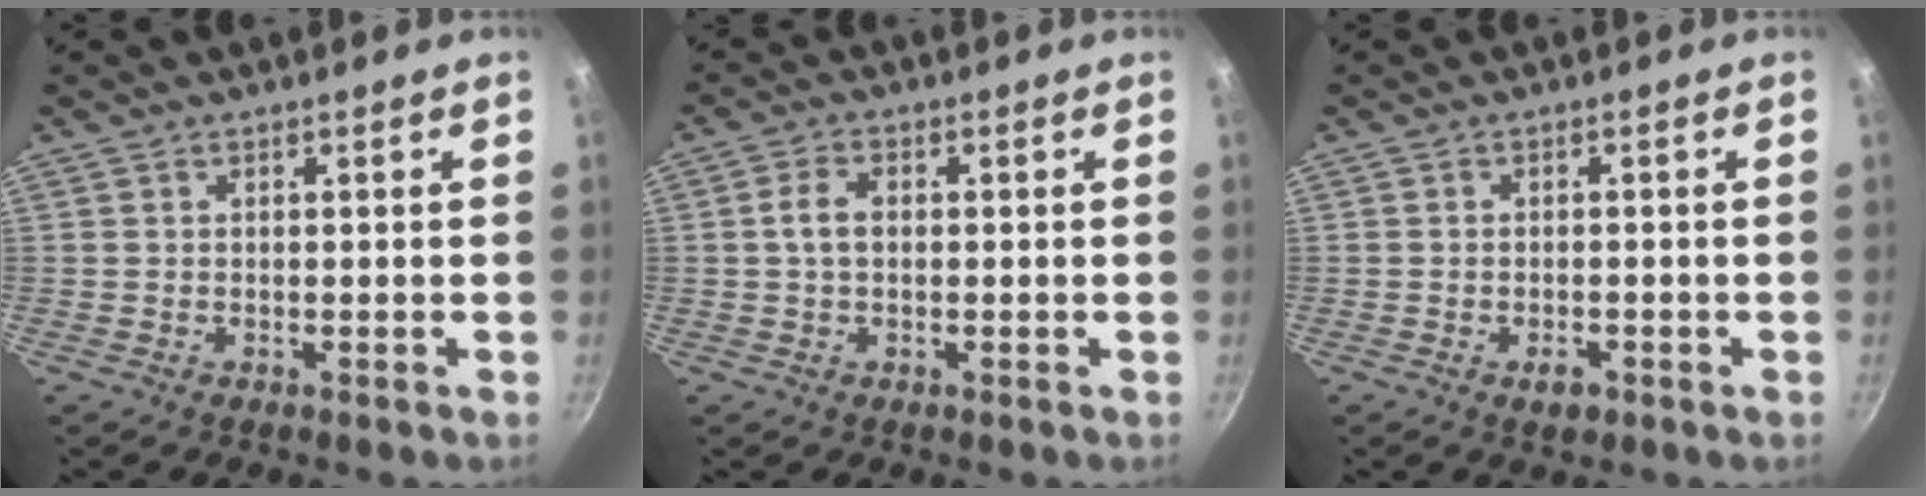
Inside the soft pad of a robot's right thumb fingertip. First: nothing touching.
{"total": 3.8, "force": [0.2, 2.5, 2.9], "torque": [-0.052, 0.010, -0.001]}
{"total": 2.5, "force": [-1.3, 1.3, 1.7], "torque": [-0.026, 0.007, -0.019]}